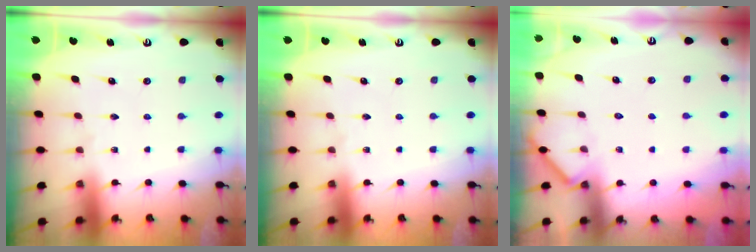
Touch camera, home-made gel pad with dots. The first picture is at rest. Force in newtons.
{"total": 0.0}
{"total": 2.8, "press": 2.8, "slide": 0.4}